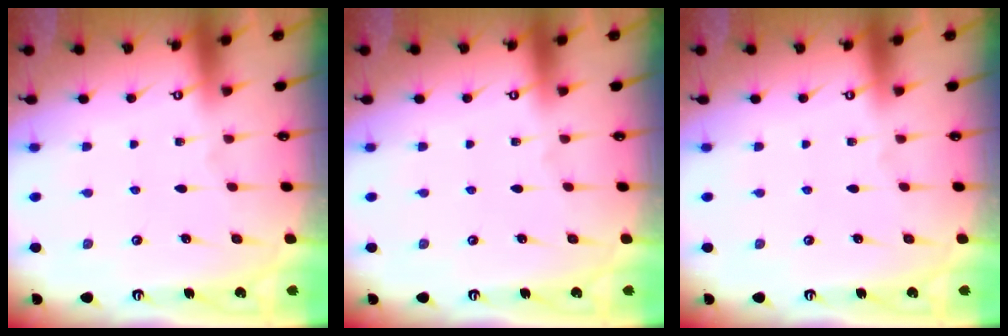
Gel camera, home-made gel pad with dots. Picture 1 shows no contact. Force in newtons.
{"total": 0.0}
{"total": 0.0}